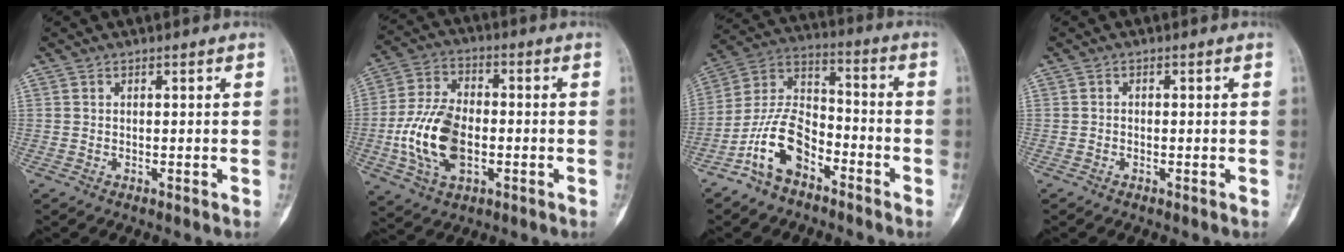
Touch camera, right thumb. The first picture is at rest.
{"total": 14.3, "force": [-2.7, 8.5, 11.2], "torque": [-0.216, 0.014, -0.047]}
{"total": 12.7, "force": [-7.1, 7.2, 7.8], "torque": [-0.146, 0.063, -0.144]}
{"total": 0.5, "force": [-0.2, 0.4, 0.2], "torque": [-0.002, 0.002, -0.009]}